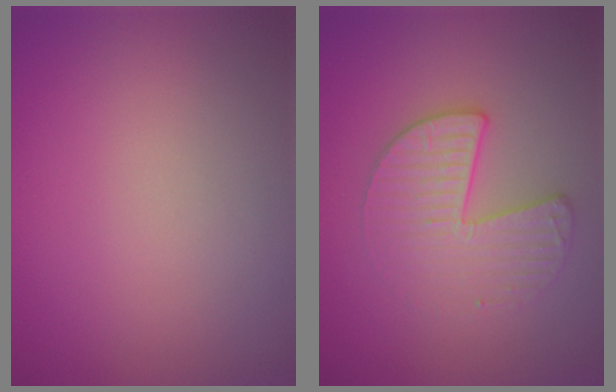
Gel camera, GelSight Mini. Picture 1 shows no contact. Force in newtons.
{"total": 3.3, "press": 3.0, "slide": 1.3}